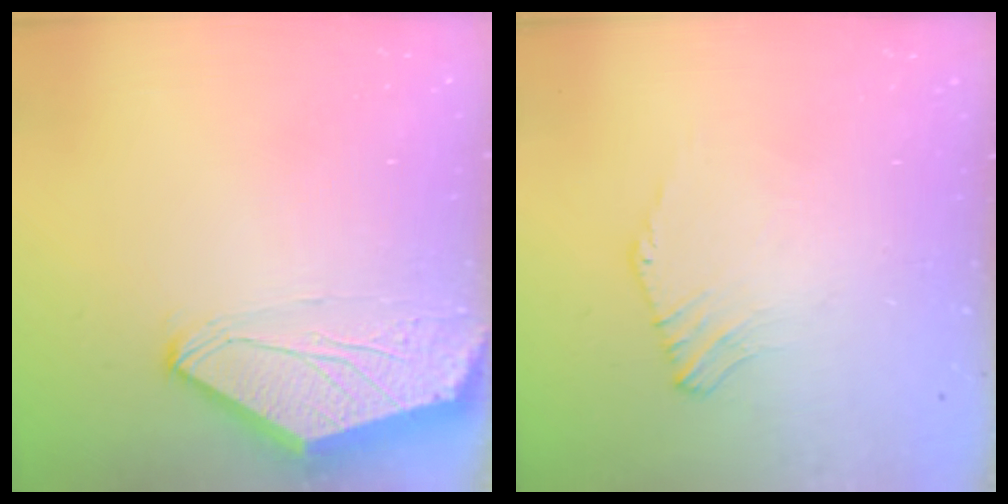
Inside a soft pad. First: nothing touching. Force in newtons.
{"total": 1.8, "press": 1.7, "slide": 0.5}